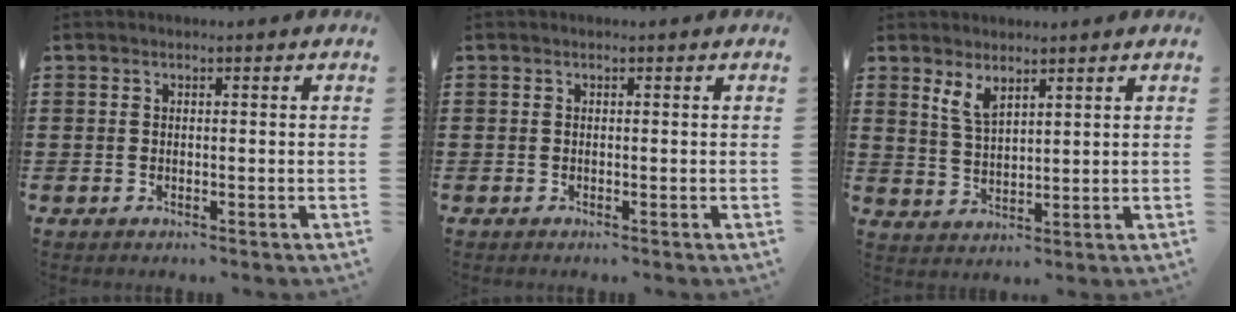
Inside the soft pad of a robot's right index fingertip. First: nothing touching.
{"total": 0.0}
{"total": 3.8, "force": [2.6, 1.3, 2.4], "torque": [-0.053, 0.002, 0.048]}